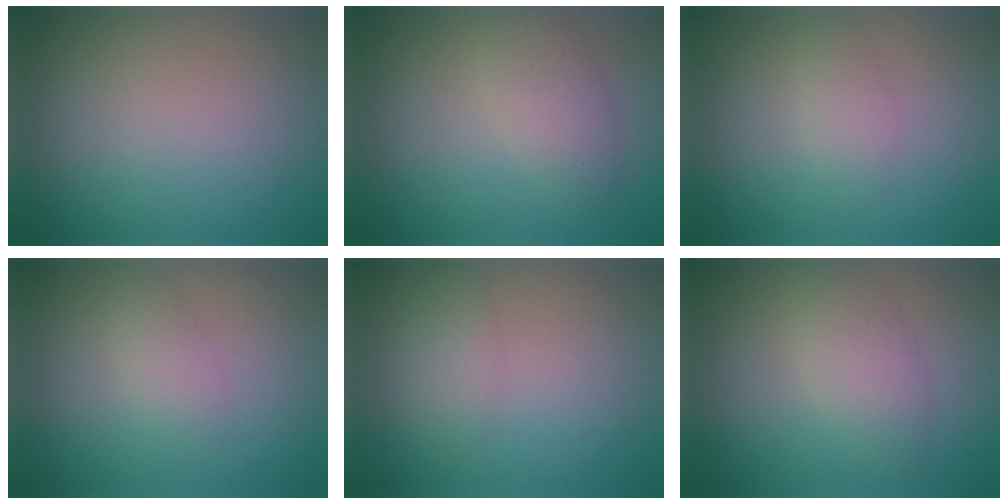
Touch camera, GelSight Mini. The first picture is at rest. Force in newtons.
{"total": 2.9, "press": 2.9, "slide": 0.1}
{"total": 1.4, "press": 1.4, "slide": 0.0}
{"total": 1.5, "press": 1.5, "slide": 0.1}
{"total": 1.8, "press": 1.8, "slide": 0.1}
{"total": 2.9, "press": 2.9, "slide": 0.1}